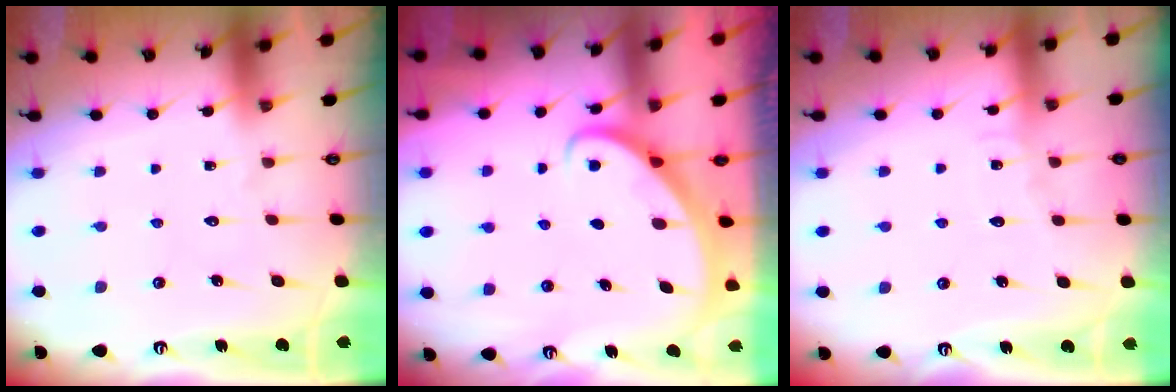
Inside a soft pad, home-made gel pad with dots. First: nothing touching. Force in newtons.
{"total": 2.8, "press": 2.8, "slide": 0.2}
{"total": 6.1, "press": 6.1, "slide": 0.4}